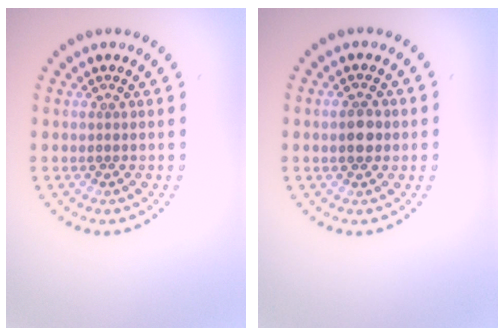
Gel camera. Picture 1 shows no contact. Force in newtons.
{"total": 2.7, "press": 2.7, "slide": 0.1}